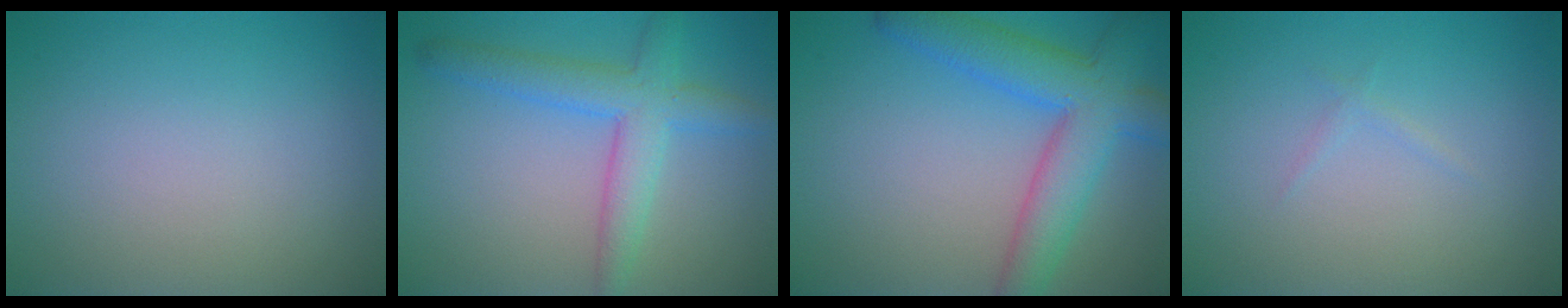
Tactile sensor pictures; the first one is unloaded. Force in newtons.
{"total": 4.6, "press": 4.6, "slide": 0.2}
{"total": 7.0, "press": 7.0, "slide": 0.3}
{"total": 0.5, "press": 0.5, "slide": 0.1}